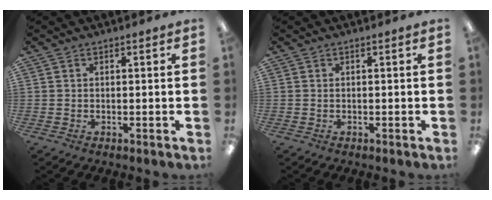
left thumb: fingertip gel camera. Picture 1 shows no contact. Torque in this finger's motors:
{"motor_torque": [0.00, 0.00, 0.00, 0.00, 0.00]}